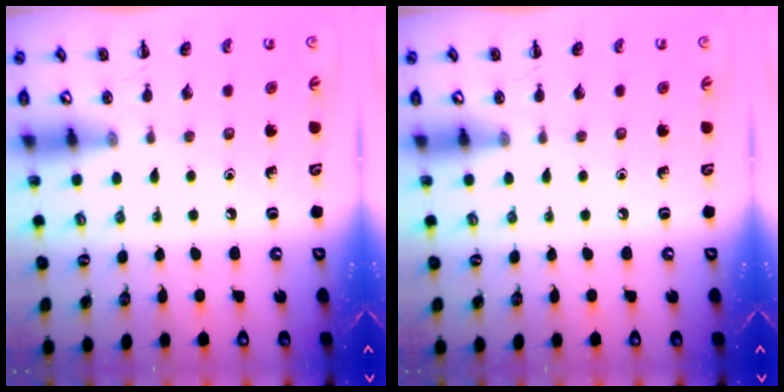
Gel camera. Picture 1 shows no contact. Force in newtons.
{"total": 0.0}